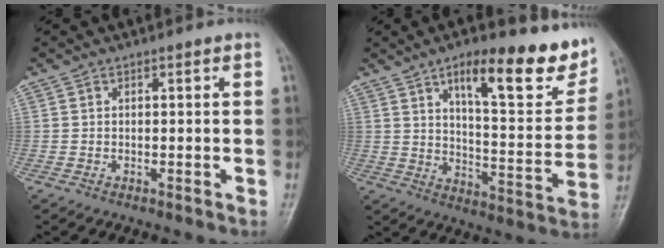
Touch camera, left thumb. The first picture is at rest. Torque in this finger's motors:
{"motor_torque": [0.44, 0.39, 1.50, -1.27, 0.06]}